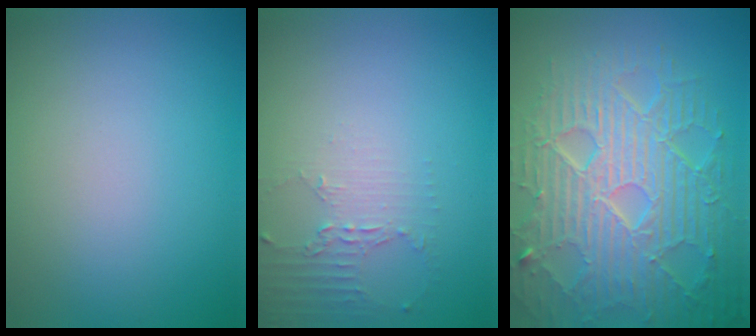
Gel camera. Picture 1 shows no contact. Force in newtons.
{"total": 2.0, "press": 1.5, "slide": 1.4}
{"total": 10.5, "press": 6.8, "slide": 8.0}